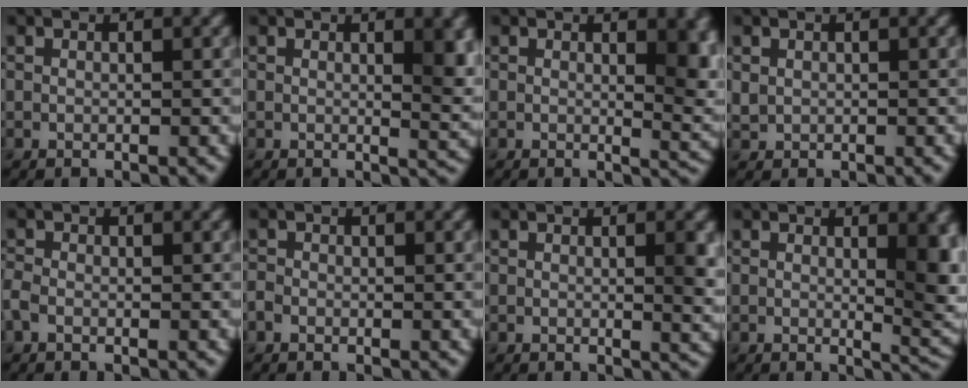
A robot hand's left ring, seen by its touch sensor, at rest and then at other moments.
{"total": 3.9, "force": [1.2, 1.2, 3.5], "torque": [-0.033, -0.002, 0.017]}
{"total": 4.9, "force": [1.2, 1.8, 4.4], "torque": [-0.041, -0.007, 0.020]}
{"total": 0.7, "force": [0.3, 0.7, 0.2], "torque": [-0.003, -0.002, 0.007]}
{"total": 1.2, "force": [-0.7, 0.7, 0.7], "torque": [-0.018, 0.001, -0.020]}
{"total": 0.7, "force": [-0.5, 0.5, 0.2], "torque": [-0.003, 0.000, -0.013]}
{"total": 2.4, "force": [0.3, 0.6, 2.3], "torque": [-0.027, -0.005, 0.004]}
{"total": 5.8, "force": [0.9, 1.9, 5.4], "torque": [-0.047, -0.006, 0.017]}